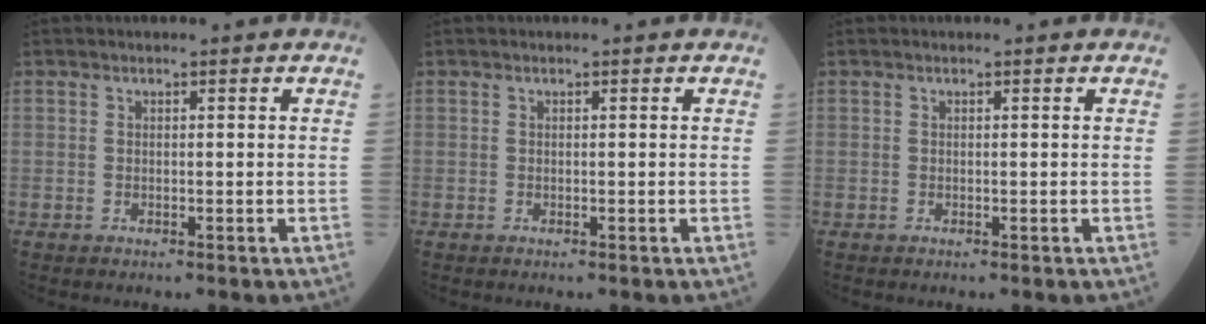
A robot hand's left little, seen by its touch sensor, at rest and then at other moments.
{"total": 0.0}
{"total": 0.0}